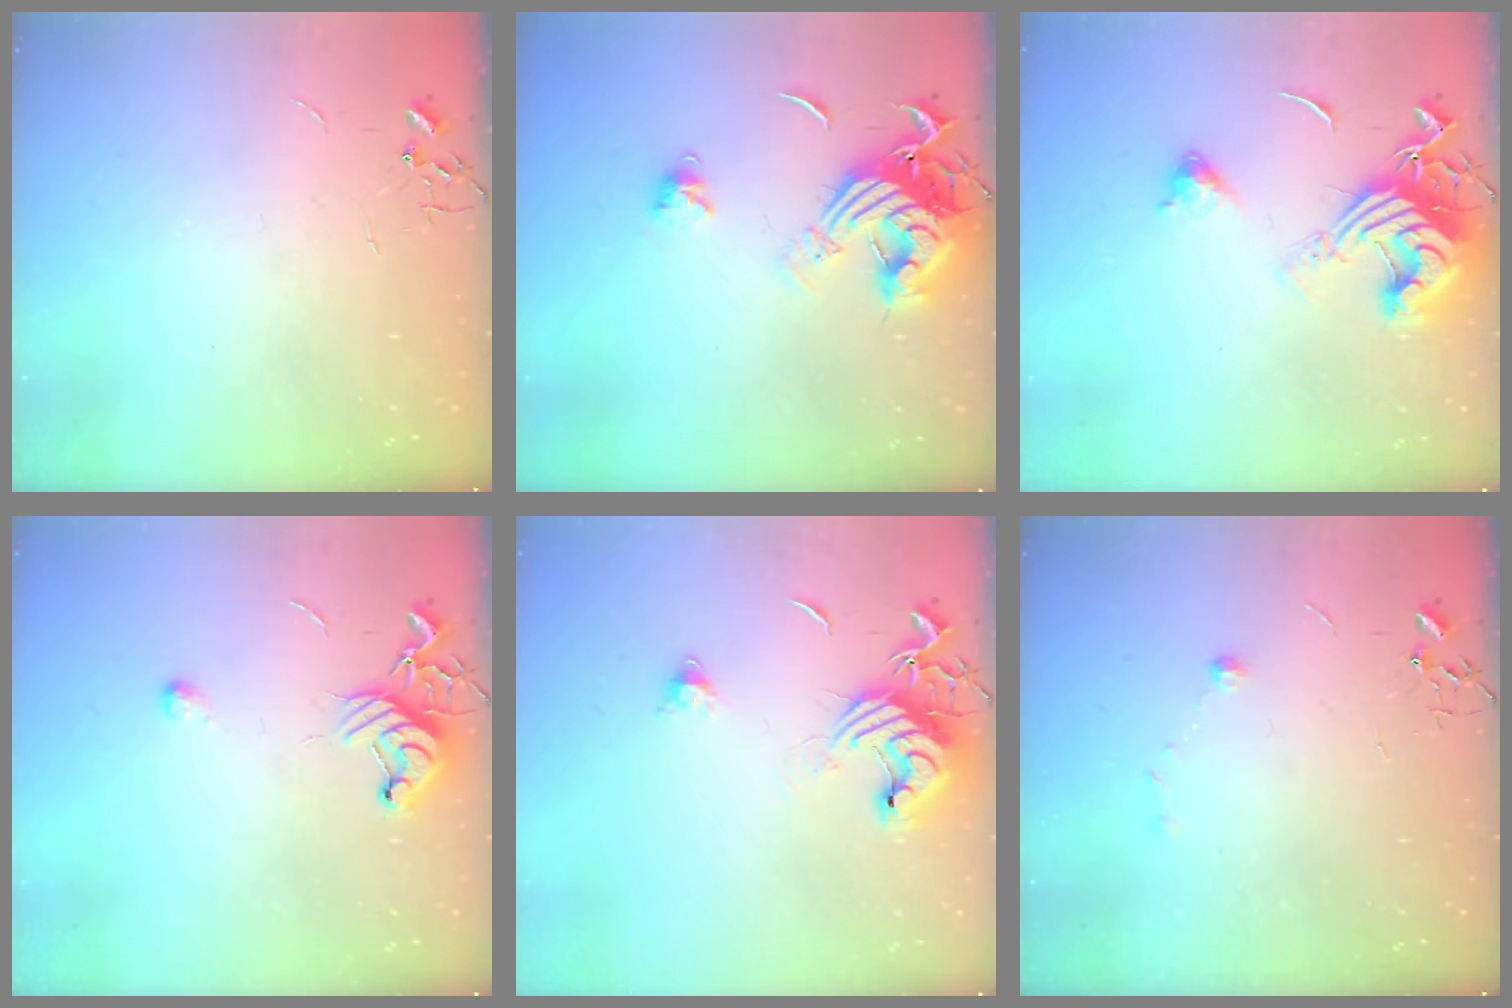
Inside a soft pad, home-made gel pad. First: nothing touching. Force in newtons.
{"total": 15.5, "press": 15.4, "slide": 1.8}
{"total": 15.0, "press": 14.8, "slide": 1.8}
{"total": 9.7, "press": 9.6, "slide": 1.4}
{"total": 13.8, "press": 13.7, "slide": 1.8}
{"total": 4.9, "press": 4.8, "slide": 0.6}